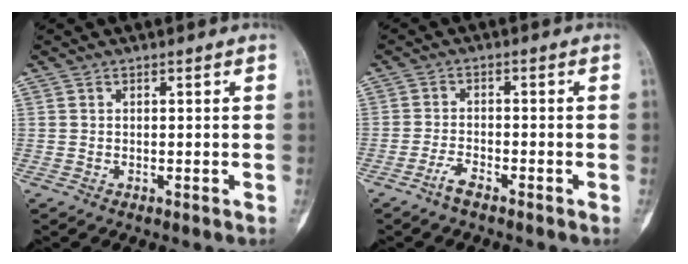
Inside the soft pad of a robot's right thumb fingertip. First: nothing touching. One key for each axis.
{"total": 2.7, "fx": -2.2, "fy": 0.5, "fz": 1.5, "tx": -0.043, "ty": 0.012, "tz": -0.047}